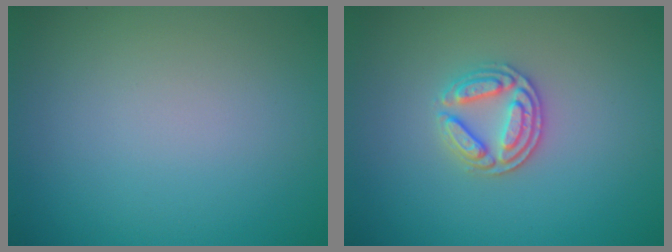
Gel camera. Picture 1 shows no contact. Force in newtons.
{"total": 3.1, "press": 2.9, "slide": 1.2}